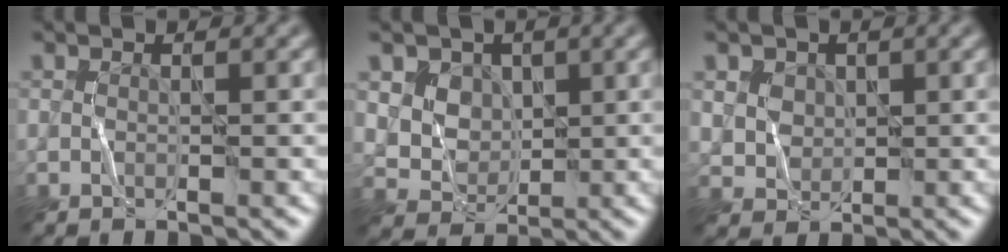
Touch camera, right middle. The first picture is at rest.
{"total": 4.3, "force": [2.4, 3.3, 1.1], "torque": [-0.041, 0.010, 0.046]}
{"total": 1.7, "force": [1.0, 1.3, -0.3], "torque": [-0.003, -0.001, 0.026]}